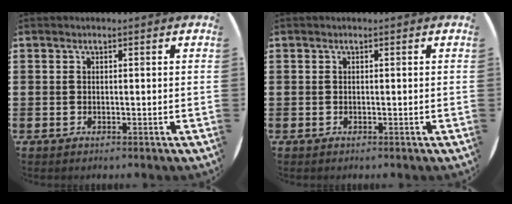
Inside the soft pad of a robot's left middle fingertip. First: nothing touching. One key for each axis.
{"total": 0.0}